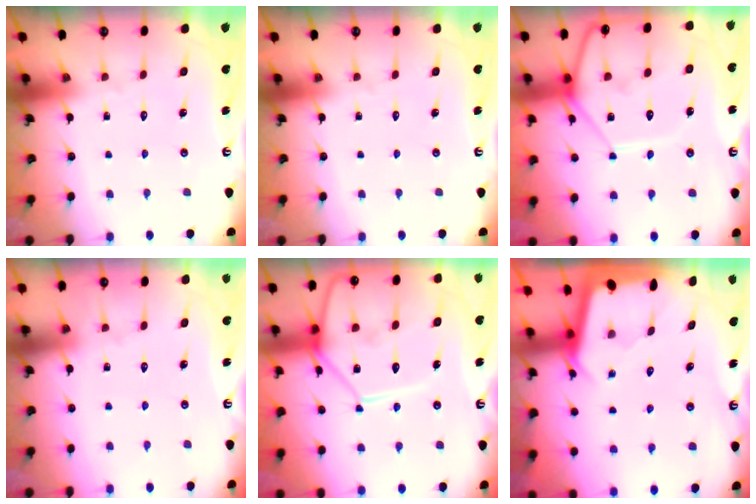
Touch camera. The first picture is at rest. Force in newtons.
{"total": 0.0}
{"total": 12.1, "press": 12.1, "slide": 0.8}
{"total": 4.5, "press": 4.4, "slide": 0.6}
{"total": 16.8, "press": 16.7, "slide": 1.7}
{"total": 2.0, "press": 2.0, "slide": 0.2}